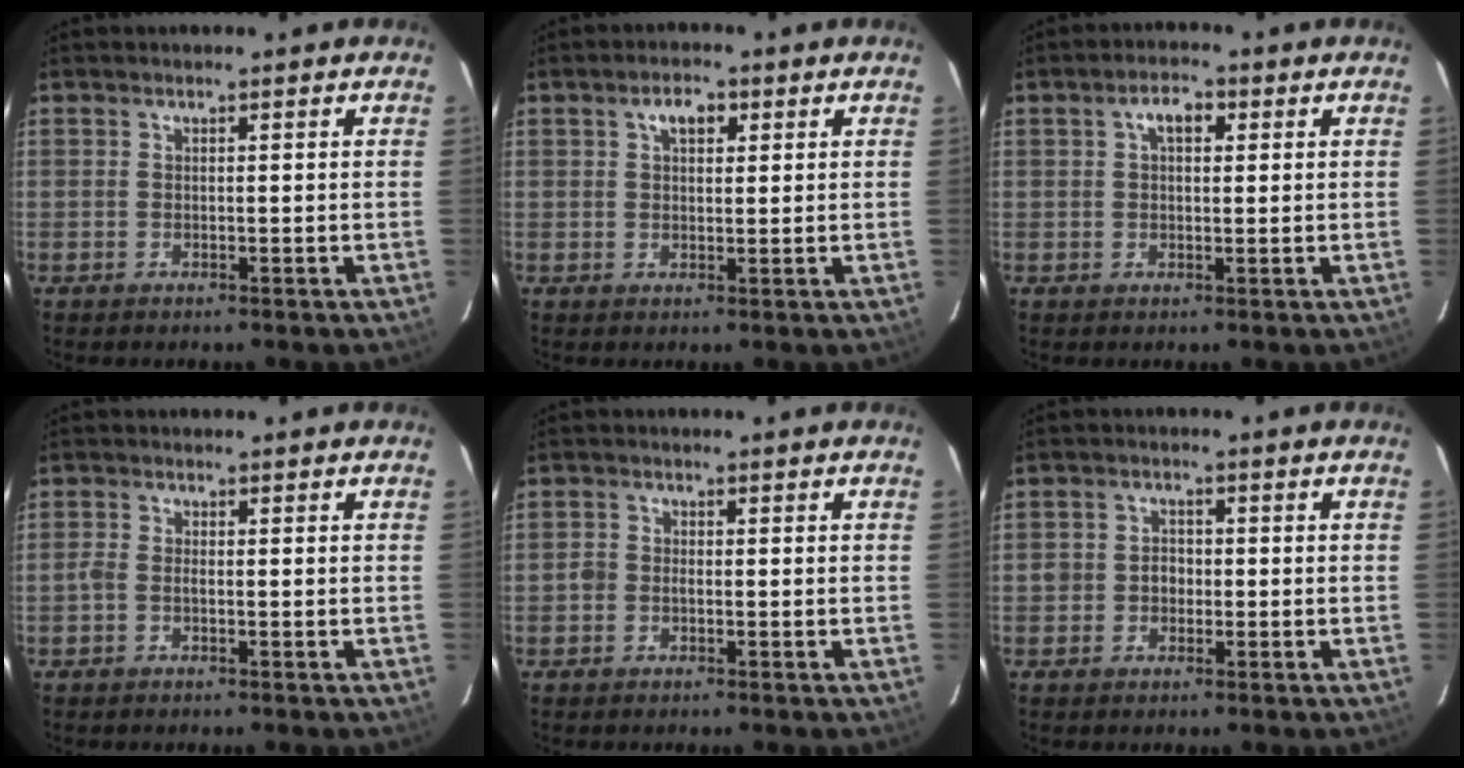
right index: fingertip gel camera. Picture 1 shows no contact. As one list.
[{"total": 3.5, "force": [1.5, 2.1, 2.4], "torque": [-0.038, 0.011, 0.025]}, {"total": 3.8, "force": [1.2, 2.2, 2.8], "torque": [-0.046, 0.013, 0.020]}, {"total": 1.4, "force": [-0.7, 0.5, 1.1], "torque": [-0.027, 0.001, -0.016]}, {"total": 1.6, "force": [-0.8, 1.2, 0.6], "torque": [-0.013, 0.004, -0.018]}, {"total": 3.0, "force": [-0.9, 2.7, 1.0], "torque": [-0.020, 0.007, -0.014]}]